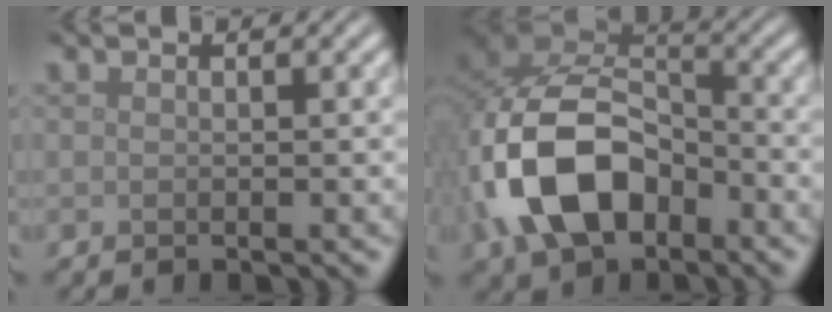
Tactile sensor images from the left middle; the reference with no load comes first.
{"total": 10.6, "force": [-3.7, 6.6, 7.4], "torque": [-0.162, 0.007, -0.075]}